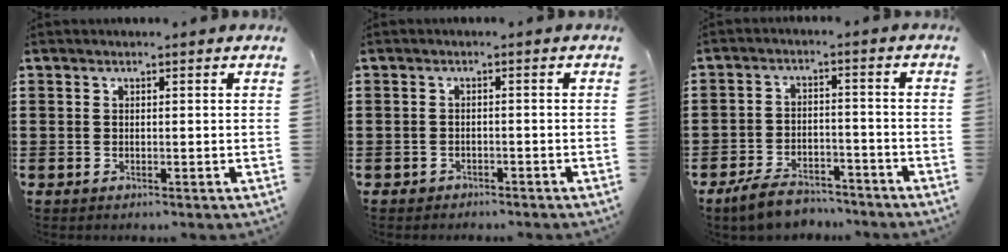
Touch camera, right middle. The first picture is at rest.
{"total": 1.3, "force": [-1.2, 0.5, -0.1], "torque": [-0.002, 0.004, -0.028]}
{"total": 5.7, "force": [-5.1, 1.7, 1.9], "torque": [-0.041, 0.008, -0.100]}